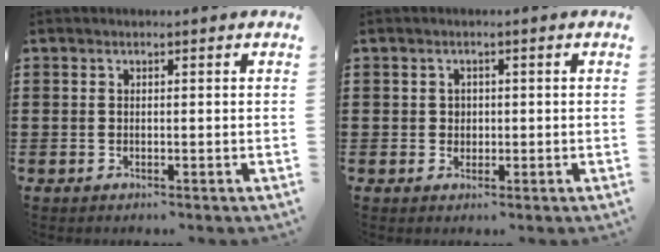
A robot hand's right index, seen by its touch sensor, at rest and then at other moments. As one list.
[{"total": 1.5, "force": [0.2, 1.4, 0.3], "torque": [-0.011, 0.008, 0.003]}]